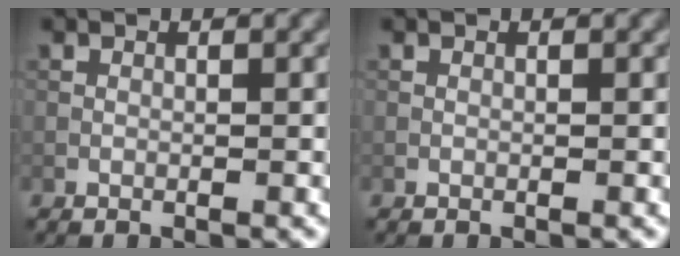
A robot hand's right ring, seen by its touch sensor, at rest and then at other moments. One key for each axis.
{"total": 0.0}